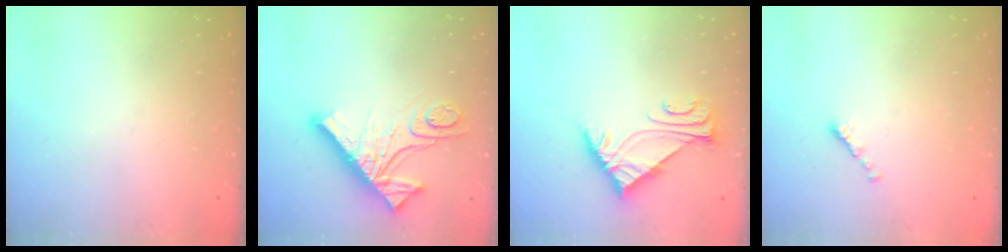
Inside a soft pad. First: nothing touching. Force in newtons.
{"total": 18.5, "press": 18.4, "slide": 1.5}
{"total": 5.7, "press": 5.7, "slide": 0.6}
{"total": 0.0}